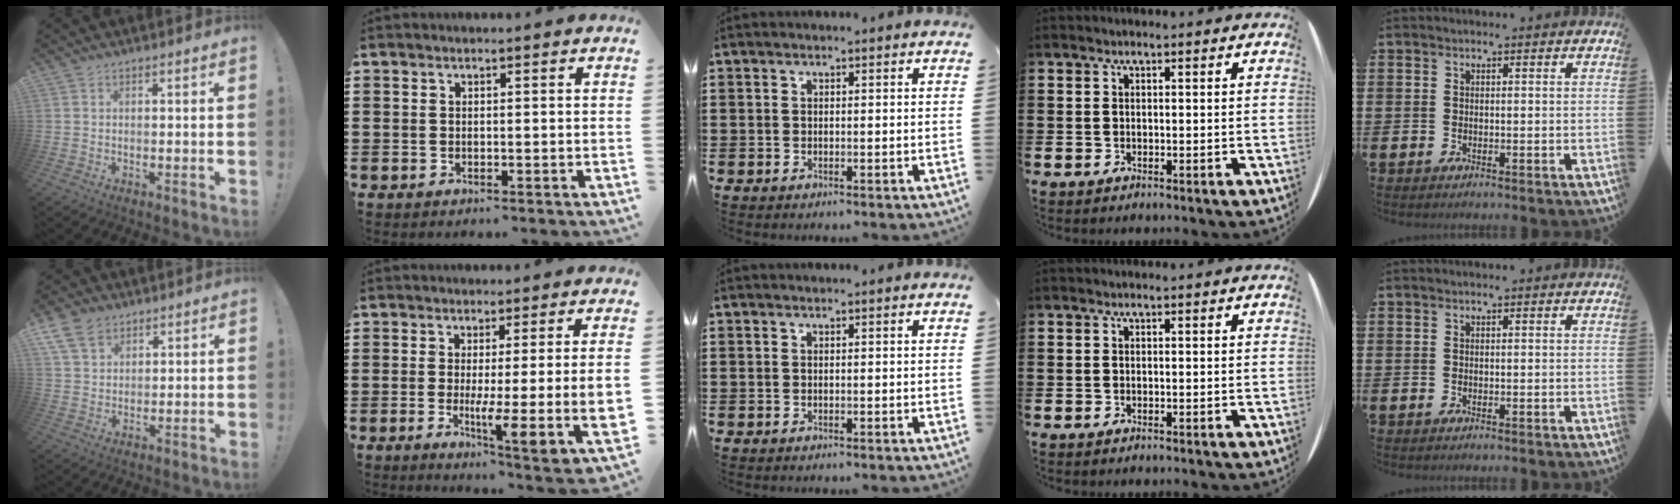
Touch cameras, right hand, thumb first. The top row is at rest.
{"thumb": {"total": 7.9, "force": [5.0, 5.2, 3.3], "torque": [-0.066, -0.016, 0.102]}, "index": {"total": 8.5, "force": [-0.5, 0.8, 8.4], "torque": [-0.137, -0.025, -0.008]}}